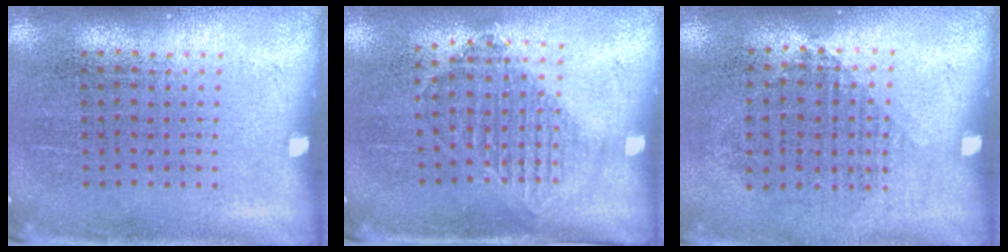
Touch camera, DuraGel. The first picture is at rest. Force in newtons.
{"total": 1.2, "press": 1.1, "slide": 0.5}
{"total": 0.8, "press": 0.7, "slide": 0.4}